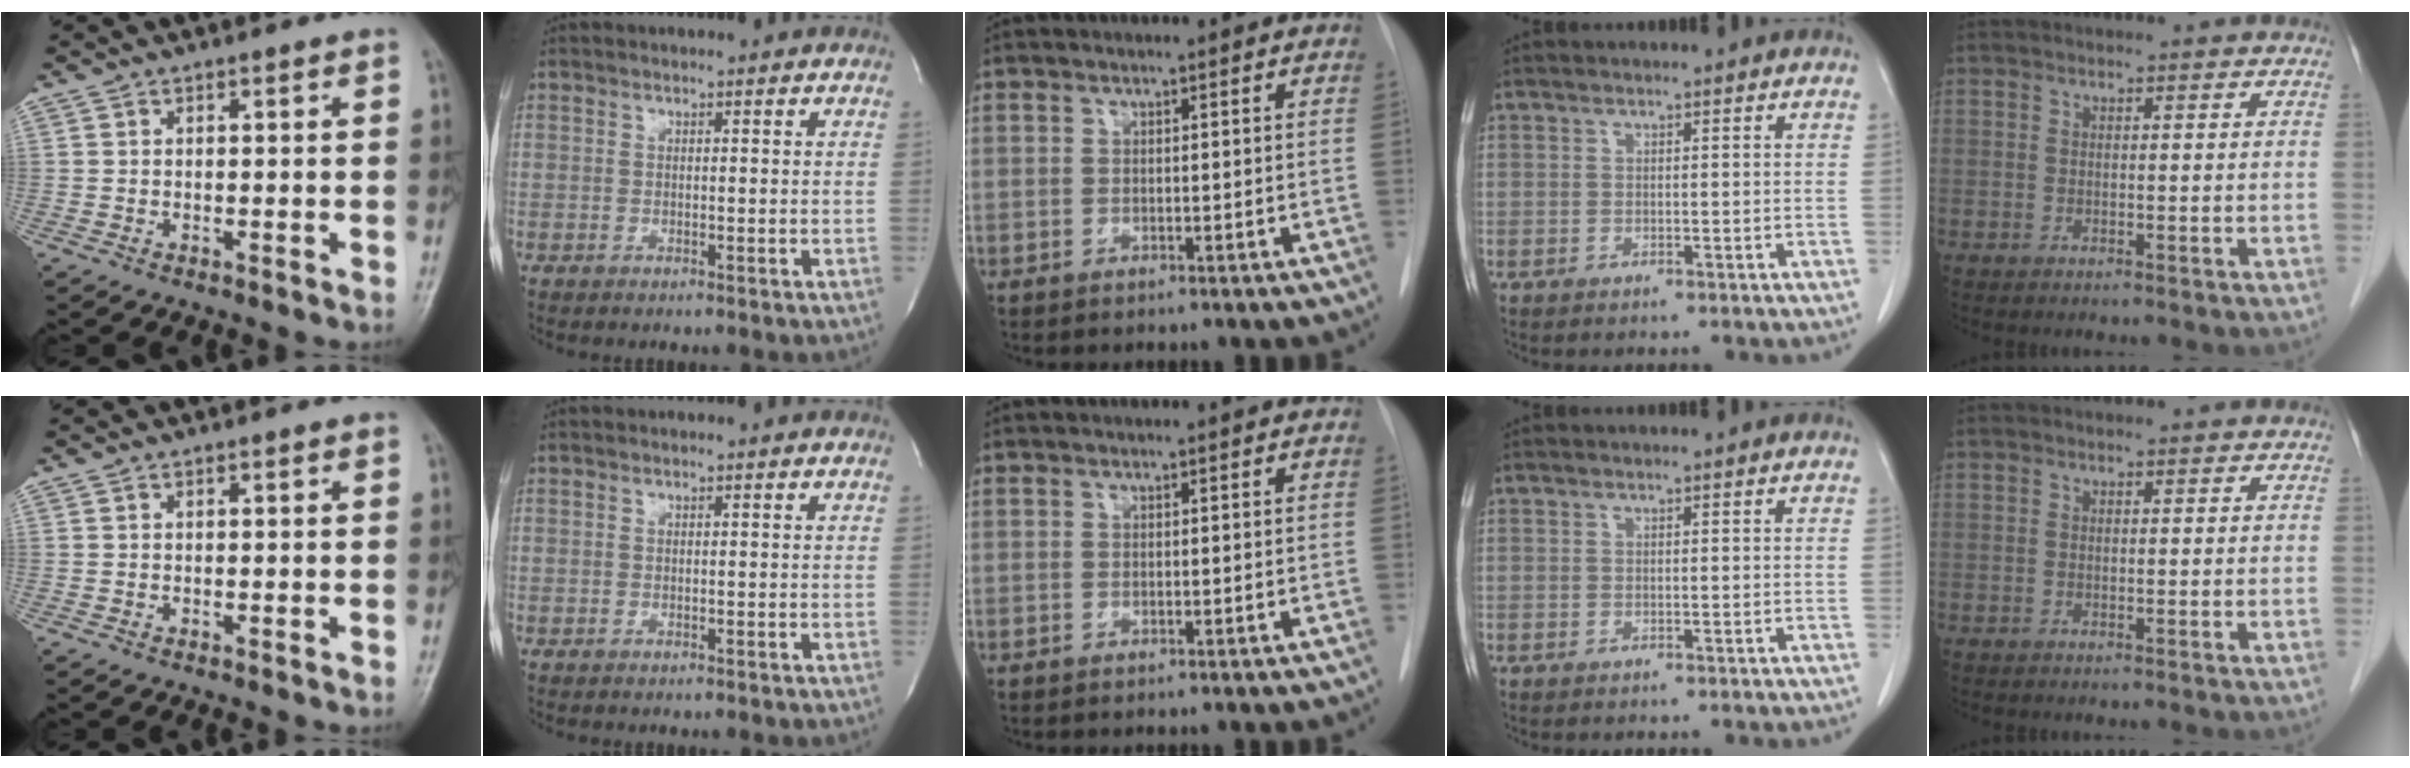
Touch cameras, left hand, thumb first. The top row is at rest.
{}